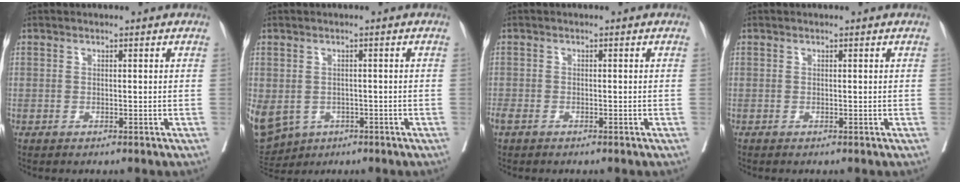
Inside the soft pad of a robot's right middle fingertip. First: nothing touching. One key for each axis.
{"total": 22.6, "fx": -8.3, "fy": 18.7, "fz": 9.6, "tx": -0.350, "ty": -0.019, "tz": -0.112}
{"total": 2.2, "fx": -1.5, "fy": 0.8, "fz": 1.5, "tx": -0.046, "ty": -0.001, "tz": -0.026}
{"total": 0.0}